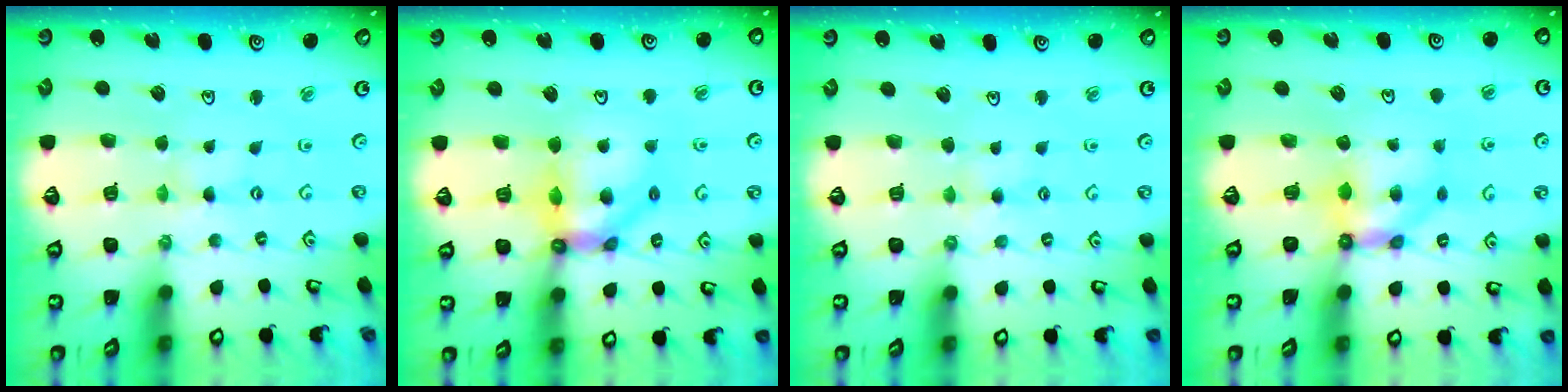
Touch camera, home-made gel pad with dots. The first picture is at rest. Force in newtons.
{"total": 11.7, "press": 11.6, "slide": 1.4}
{"total": 2.8, "press": 2.8, "slide": 0.4}
{"total": 7.4, "press": 7.4, "slide": 0.1}